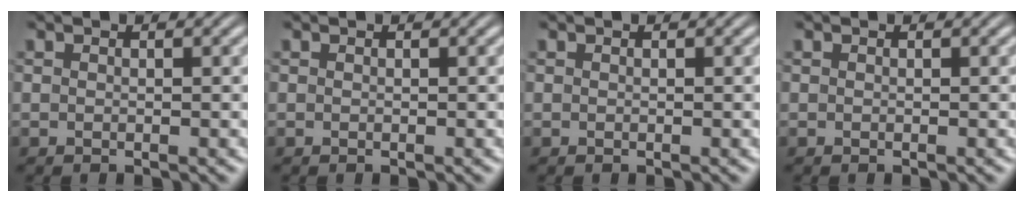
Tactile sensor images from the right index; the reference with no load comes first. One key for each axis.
{"total": 0.0}
{"total": 0.0}
{"total": 0.0}